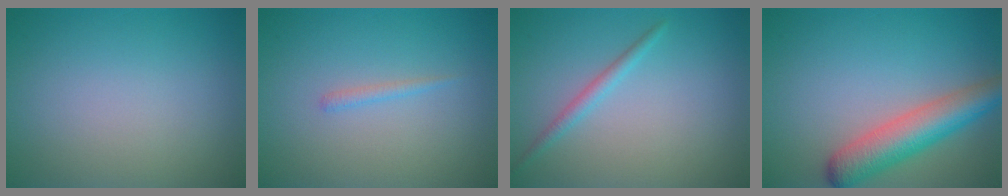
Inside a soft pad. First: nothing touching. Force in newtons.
{"total": 0.8, "press": 0.8, "slide": 0.1}
{"total": 1.4, "press": 1.4, "slide": 0.0}
{"total": 5.7, "press": 5.7, "slide": 0.2}